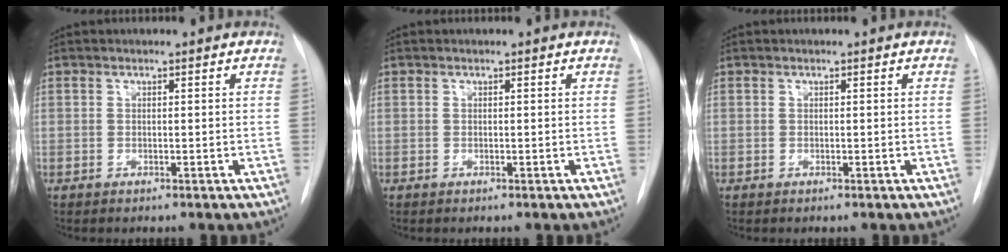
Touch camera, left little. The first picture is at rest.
{"total": 0.0}
{"total": 0.0}